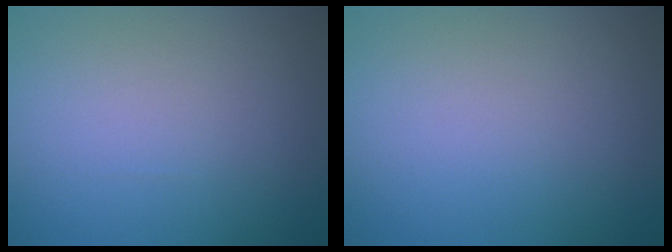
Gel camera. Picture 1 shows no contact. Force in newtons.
{"total": 0.0}